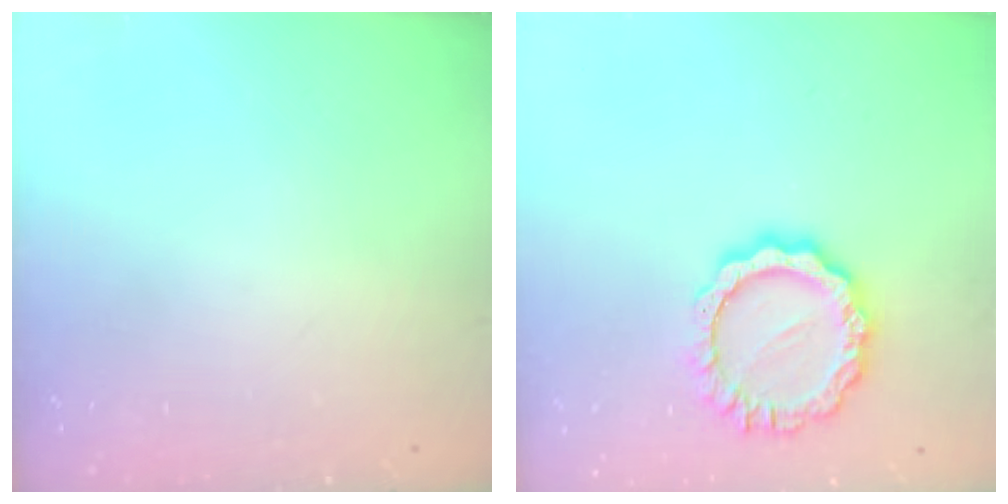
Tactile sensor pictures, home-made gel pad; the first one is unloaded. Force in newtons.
{"total": 11.8, "press": 11.7, "slide": 0.9}